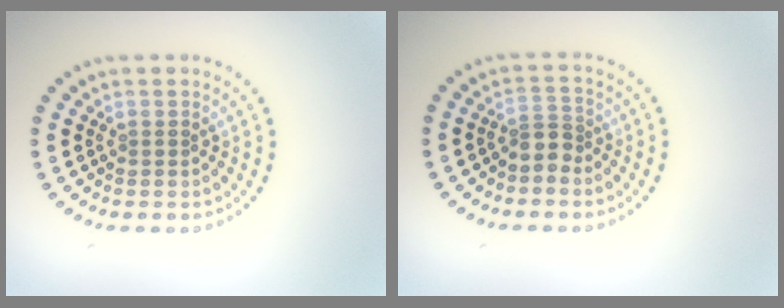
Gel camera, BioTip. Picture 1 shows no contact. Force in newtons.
{"total": 2.1, "press": 1.7, "slide": 1.2}